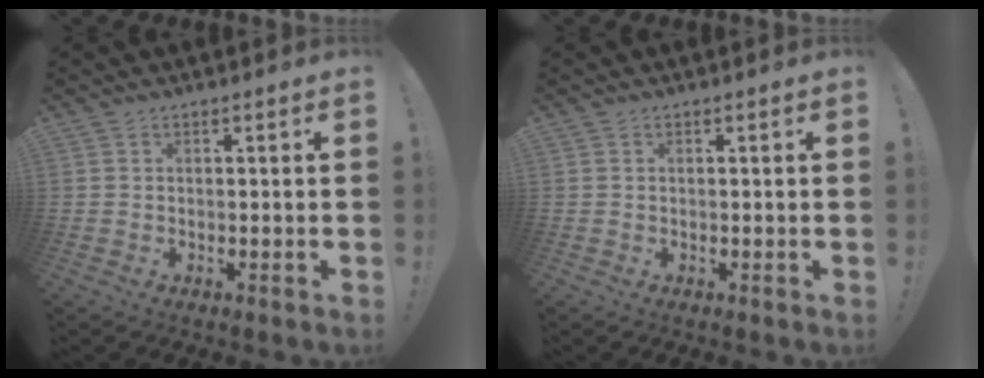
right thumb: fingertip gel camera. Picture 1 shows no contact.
{"total": 0.0}